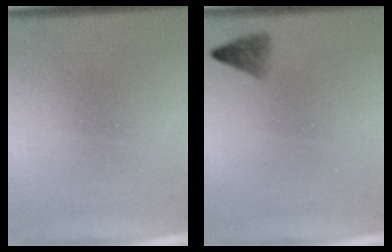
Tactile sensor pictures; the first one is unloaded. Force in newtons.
{"total": 1.0}